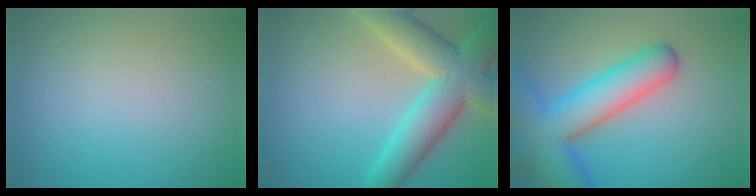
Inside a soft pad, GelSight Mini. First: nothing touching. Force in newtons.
{"total": 8.6, "press": 8.6, "slide": 0.8}
{"total": 9.1, "press": 9.1, "slide": 0.6}